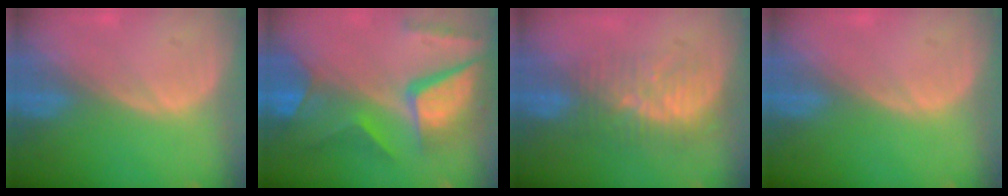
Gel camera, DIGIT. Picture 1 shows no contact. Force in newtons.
{"total": 11.8, "press": 9.8, "slide": 6.6}
{"total": 7.8, "press": 7.4, "slide": 2.6}
{"total": 0.0}